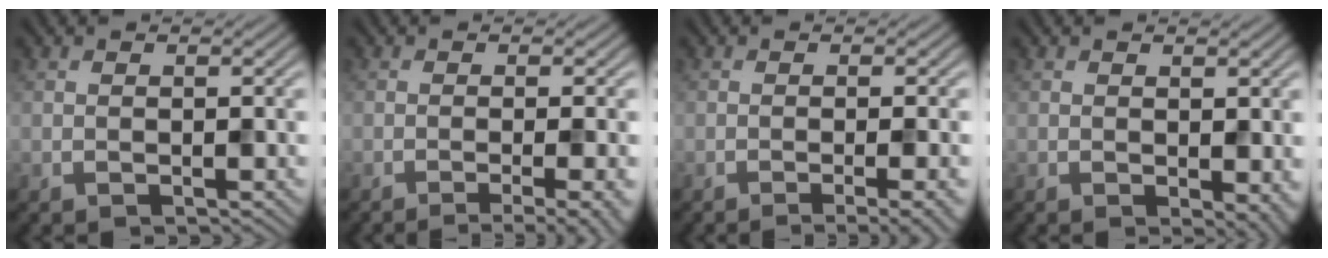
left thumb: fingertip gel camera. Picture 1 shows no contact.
{"total": 4.9, "force": [-2.1, 1.0, 4.3], "torque": [-0.049, -0.001, -0.033]}
{"total": 4.3, "force": [-1.7, 0.9, 3.9], "torque": [-0.045, 0.001, -0.027]}
{"total": 2.7, "force": [-0.3, 1.4, 2.3], "torque": [-0.027, -0.008, -0.002]}